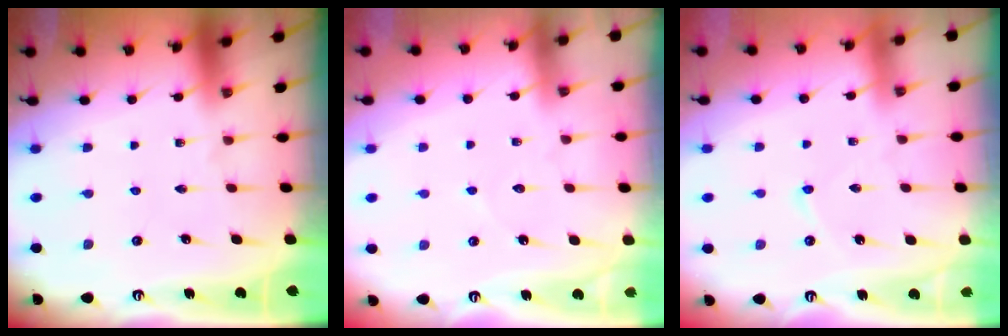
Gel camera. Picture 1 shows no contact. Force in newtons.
{"total": 2.4, "press": 2.4, "slide": 0.3}
{"total": 2.9, "press": 2.9, "slide": 0.3}